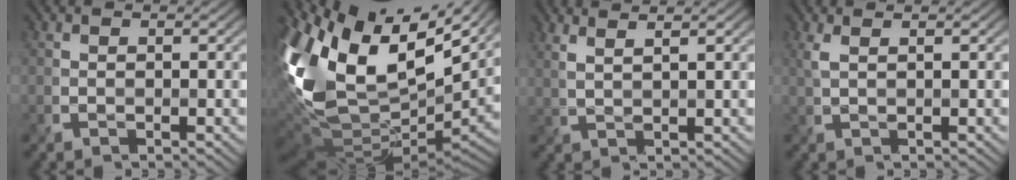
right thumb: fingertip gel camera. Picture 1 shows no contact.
{"total": 18.1, "force": [3.8, 10.0, 14.6], "torque": [-0.342, -0.034, 0.095]}
{"total": 3.6, "force": [2.6, 0.9, 2.3], "torque": [-0.023, 0.007, 0.032]}
{"total": 1.7, "force": [1.0, 0.5, 1.4], "torque": [-0.031, 0.004, 0.019]}